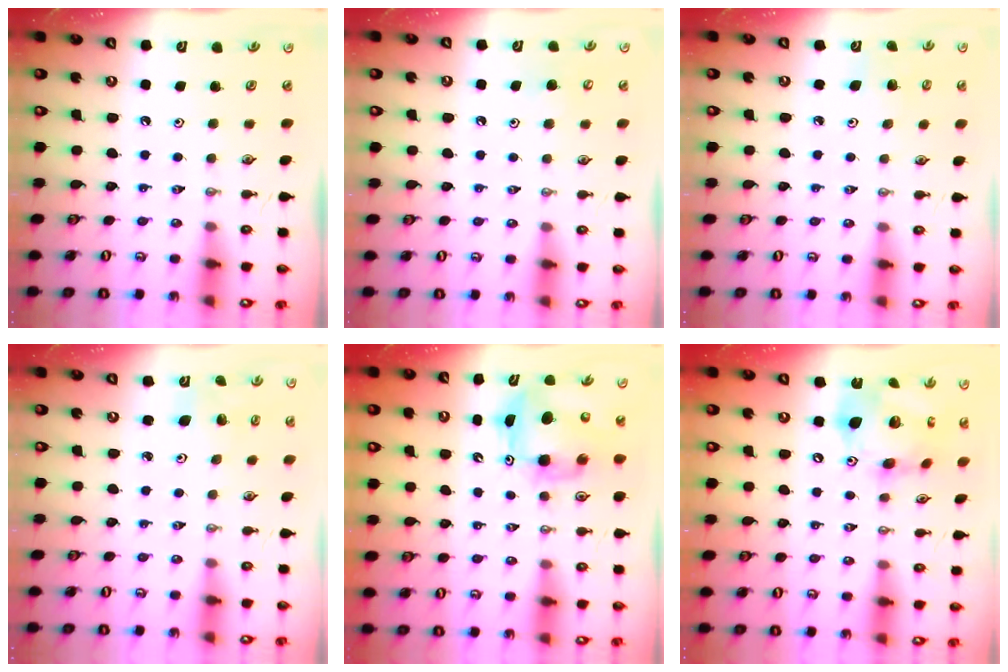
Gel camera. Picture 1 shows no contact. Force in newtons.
{"total": 4.5, "press": 4.5, "slide": 0.4}
{"total": 4.1, "press": 4.1, "slide": 0.3}
{"total": 3.5, "press": 3.2, "slide": 1.4}
{"total": 8.3, "press": 8.1, "slide": 1.4}
{"total": 19.4, "press": 19.2, "slide": 2.0}